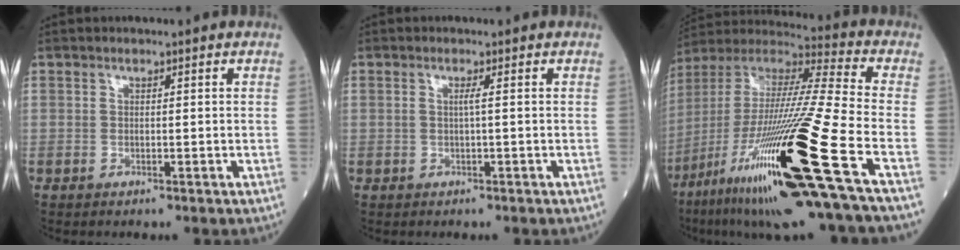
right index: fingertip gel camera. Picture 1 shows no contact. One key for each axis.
{"total": 1.0, "fx": 0.1, "fy": -0.2, "fz": 0.9, "tx": -0.020, "ty": 0.001, "tz": -0.001}
{"total": 28.9, "fx": -12.2, "fy": 0.6, "fz": 26.2, "tx": -0.489, "ty": -0.057, "tz": -0.223}